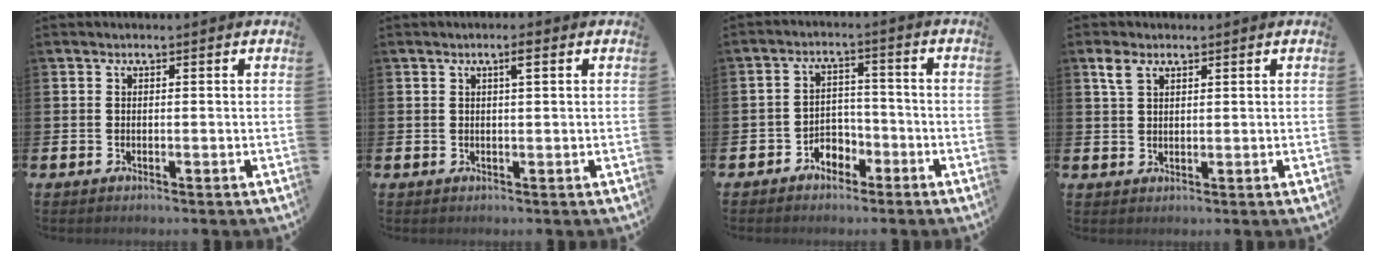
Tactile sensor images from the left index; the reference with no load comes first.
{"total": 1.8, "force": [0.9, 0.3, 1.5], "torque": [-0.019, 0.001, 0.011]}
{"total": 3.3, "force": [-2.5, 2.0, 0.7], "torque": [-0.025, 0.007, -0.055]}
{"total": 2.8, "force": [2.0, 1.4, 1.3], "torque": [-0.012, -0.001, 0.033]}